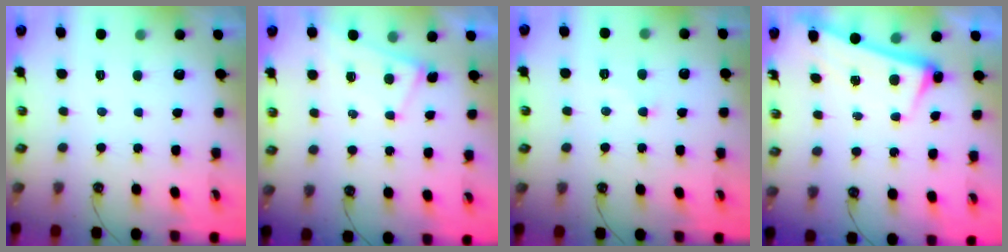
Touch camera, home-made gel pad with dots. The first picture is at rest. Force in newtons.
{"total": 0.6, "press": 0.6, "slide": 0.2}
{"total": 0.5, "press": 0.2, "slide": 0.5}
{"total": 2.5, "press": 2.5, "slide": 0.7}